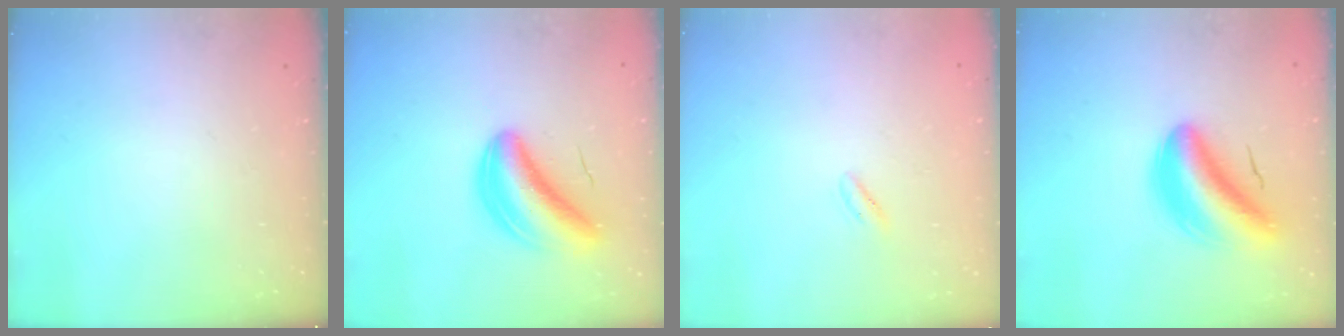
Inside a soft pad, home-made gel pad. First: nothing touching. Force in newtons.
{"total": 7.9, "press": 7.5, "slide": 2.5}
{"total": 0.5, "press": 0.0, "slide": 0.5}
{"total": 7.4, "press": 7.0, "slide": 2.6}